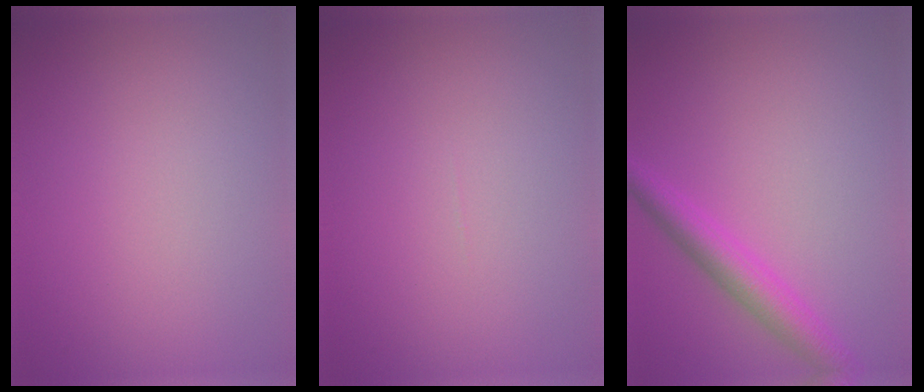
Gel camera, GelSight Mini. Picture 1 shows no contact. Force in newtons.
{"total": 0.0}
{"total": 3.4, "press": 3.4, "slide": 0.1}